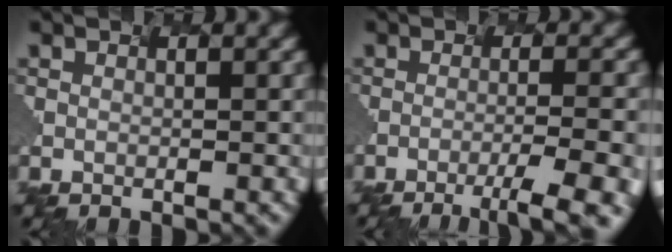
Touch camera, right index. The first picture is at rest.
{"total": 7.4, "force": [-3.6, 1.5, 6.3], "torque": [-0.072, 0.000, -0.037]}